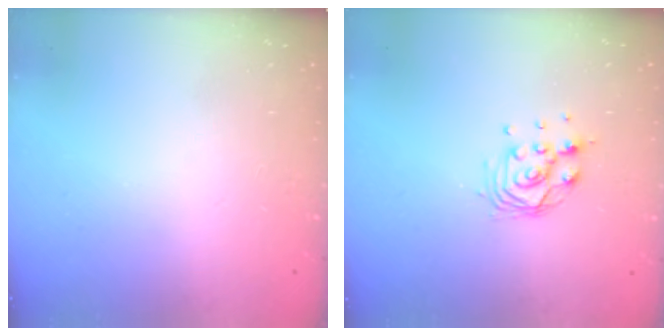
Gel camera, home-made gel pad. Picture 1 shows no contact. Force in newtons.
{"total": 9.4, "press": 9.2, "slide": 1.9}